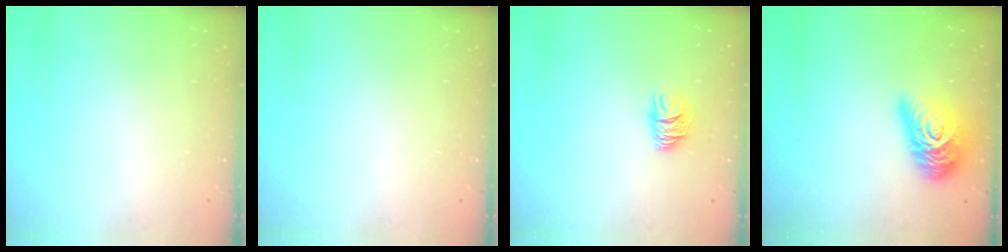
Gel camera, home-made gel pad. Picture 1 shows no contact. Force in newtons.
{"total": 0.0}
{"total": 6.1, "press": 6.1, "slide": 0.6}
{"total": 15.9, "press": 15.8, "slide": 0.8}